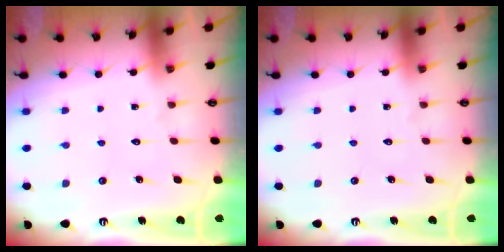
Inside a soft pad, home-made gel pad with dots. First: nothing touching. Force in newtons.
{"total": 0.0}